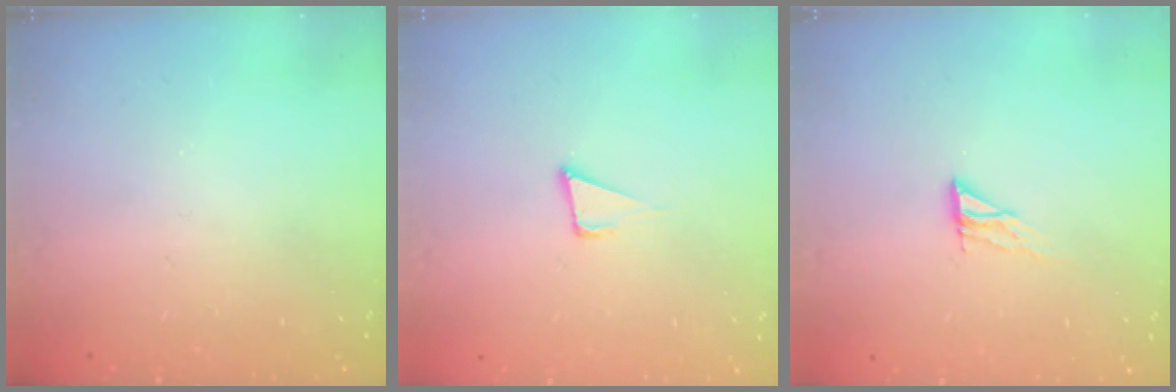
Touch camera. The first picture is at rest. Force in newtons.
{"total": 4.9, "press": 3.9, "slide": 3.0}
{"total": 6.3, "press": 6.3, "slide": 0.6}